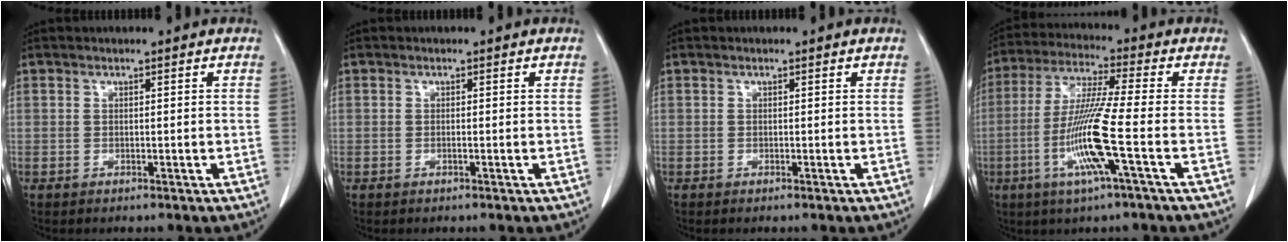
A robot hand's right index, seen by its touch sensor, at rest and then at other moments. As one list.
[{"total": 0.0}, {"total": 0.0}, {"total": 11.8, "force": [-3.5, -0.9, 11.2], "torque": [-0.225, -0.013, -0.073]}]